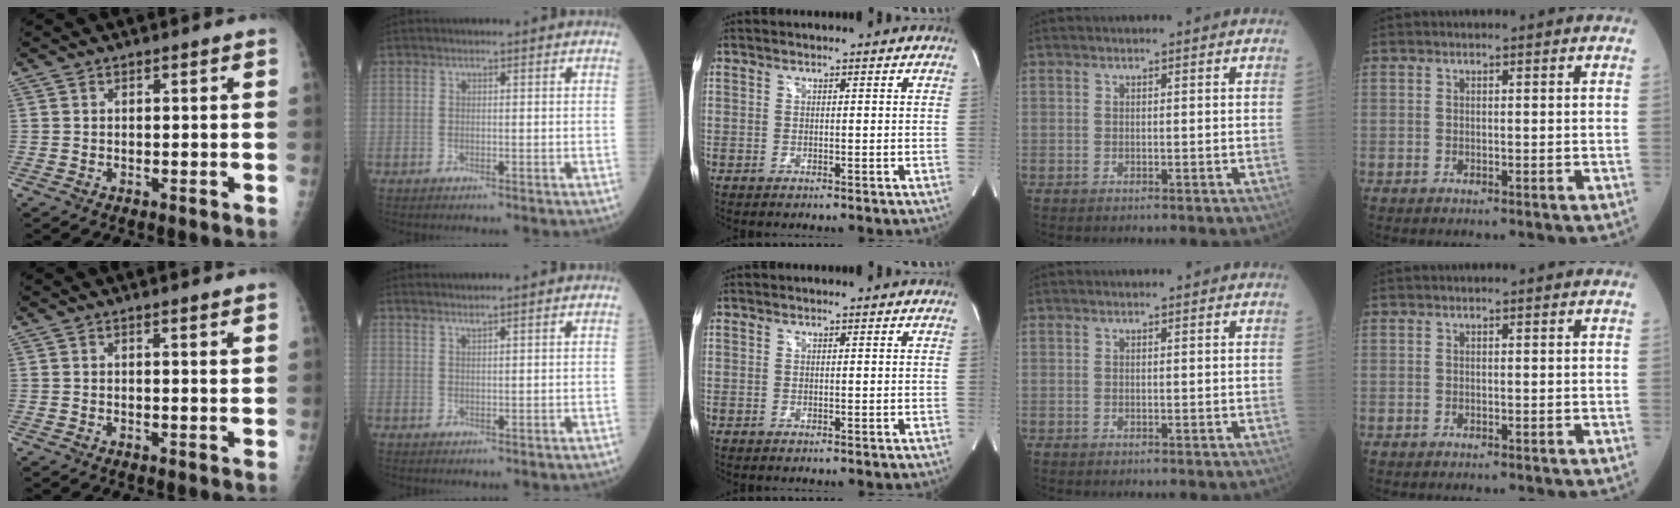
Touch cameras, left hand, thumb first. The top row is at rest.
{"thumb": {"total": 1.4, "force": [1.1, 0.2, 0.9], "torque": [-0.004, -0.005, 0.012]}, "index": {"total": 2.1, "force": [1.9, -0.2, 0.9], "torque": [-0.014, 0.012, 0.035]}}